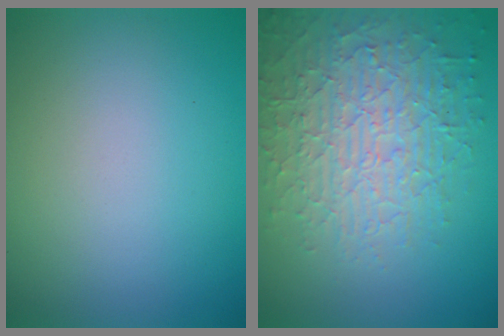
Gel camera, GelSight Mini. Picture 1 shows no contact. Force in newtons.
{"total": 7.0, "press": 5.3, "slide": 4.5}